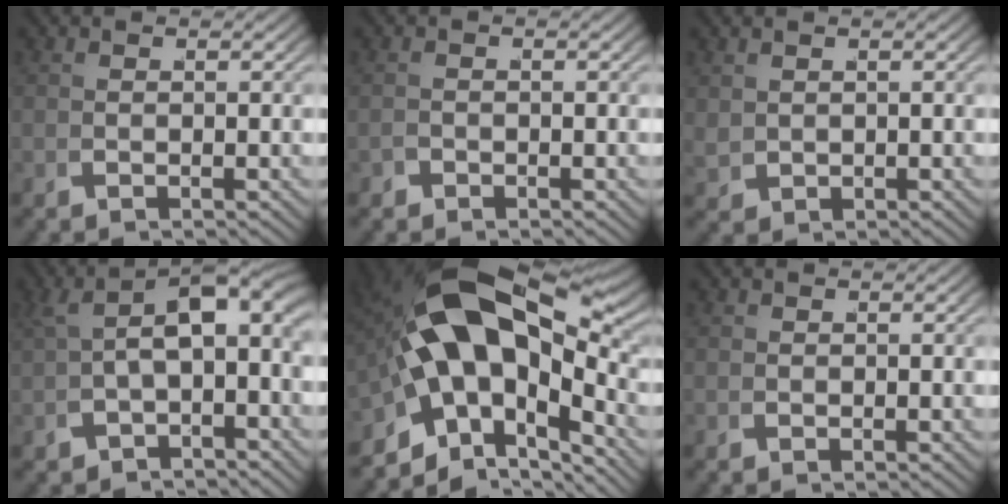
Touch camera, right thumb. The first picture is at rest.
{"total": 0.8, "force": [-0.8, 0.0, -0.3], "torque": [0.017, 0.004, -0.016]}
{"total": 1.5, "force": [0.5, 1.2, 0.9], "torque": [-0.022, -0.012, 0.024]}
{"total": 6.6, "force": [0.9, 3.6, 5.5], "torque": [-0.077, 0.011, 0.015]}
{"total": 17.0, "force": [-0.6, 10.5, 13.4], "torque": [-0.267, -0.033, 0.007]}
{"total": 0.7, "force": [0.2, 0.6, 0.3], "torque": [-0.005, -0.001, 0.004]}